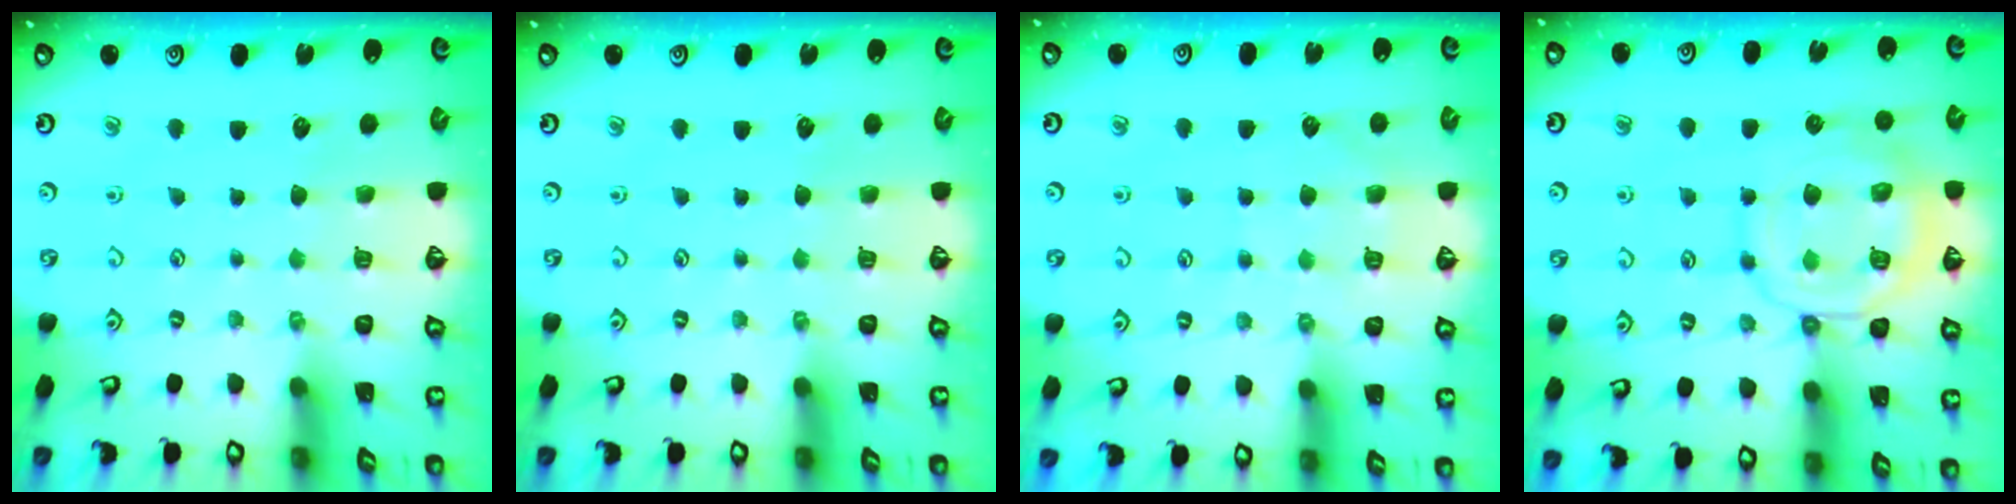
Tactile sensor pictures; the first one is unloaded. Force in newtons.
{"total": 0.0}
{"total": 5.2, "press": 5.1, "slide": 0.8}
{"total": 12.8, "press": 12.7, "slide": 1.6}